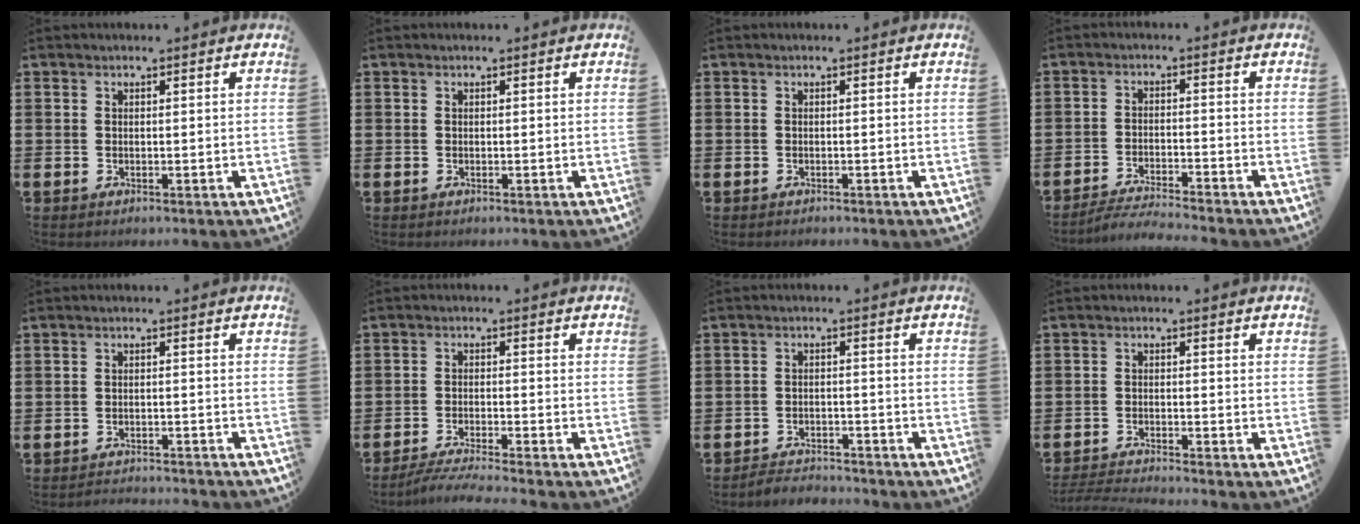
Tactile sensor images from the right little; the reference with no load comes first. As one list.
[{"total": 0.0}, {"total": 0.0}, {"total": 3.0, "force": [-2.9, -0.3, 0.4], "torque": [-0.008, 0.003, -0.061]}, {"total": 1.7, "force": [-1.7, -0.1, -0.2], "torque": [-0.003, 0.004, -0.037]}, {"total": 3.3, "force": [-2.9, -0.2, 1.4], "torque": [-0.021, -0.004, -0.055]}, {"total": 2.7, "force": [-2.7, 0.2, -0.2], "torque": [-0.004, 0.003, -0.058]}, {"total": 2.2, "force": [-2.1, -0.2, 0.3], "torque": [-0.005, 0.001, -0.044]}]